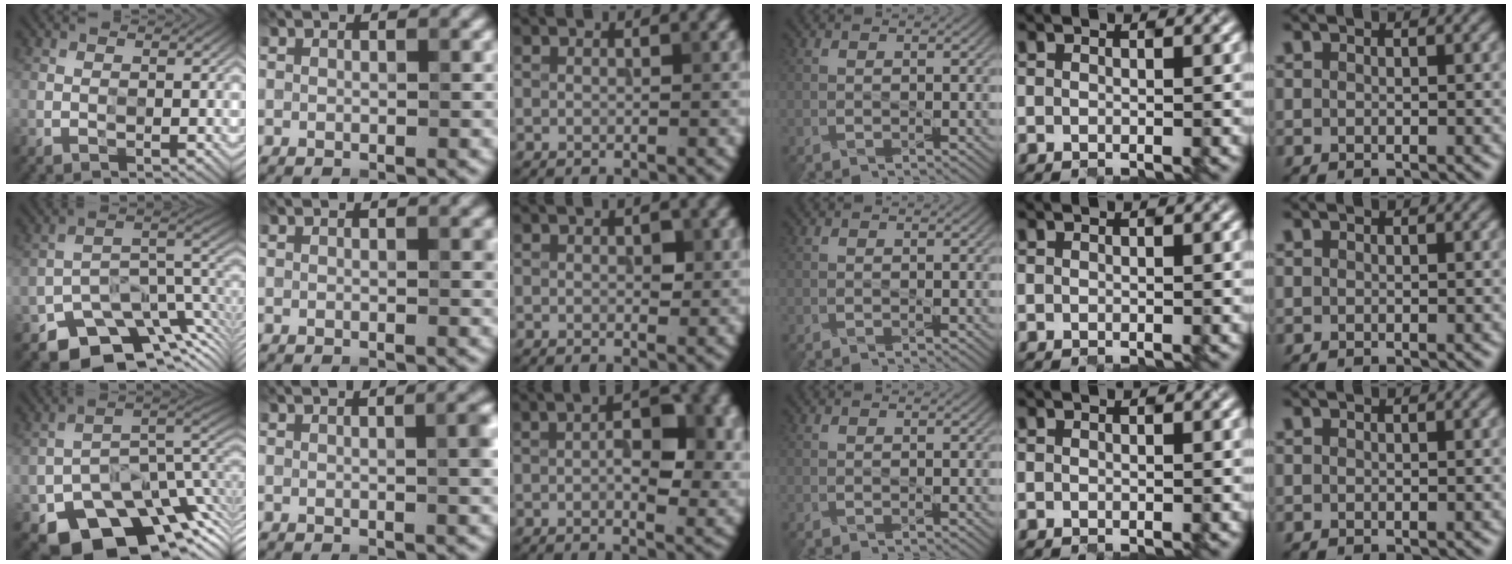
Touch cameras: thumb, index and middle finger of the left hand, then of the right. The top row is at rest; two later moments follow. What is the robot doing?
{"motion": "open", "object": "glasses case"}